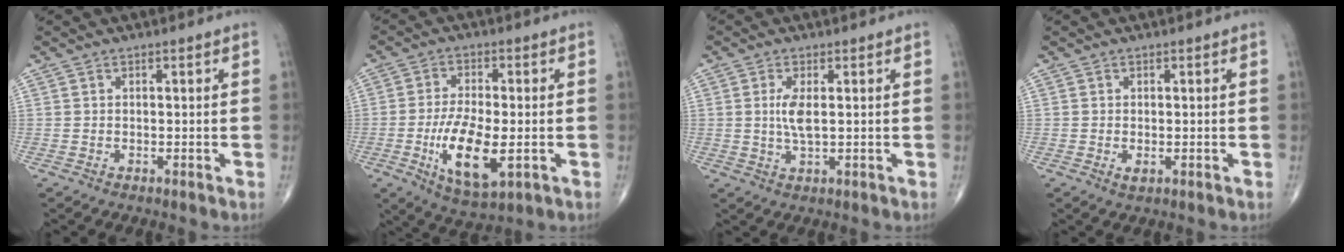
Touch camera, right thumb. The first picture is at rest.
{"total": 12.0, "force": [-2.9, 4.8, 10.6], "torque": [-0.189, -0.008, -0.044]}
{"total": 3.9, "force": [0.6, 1.2, 3.7], "torque": [-0.084, -0.006, 0.014]}
{"total": 1.2, "force": [-0.3, 0.6, 1.0], "torque": [-0.015, -0.004, -0.004]}